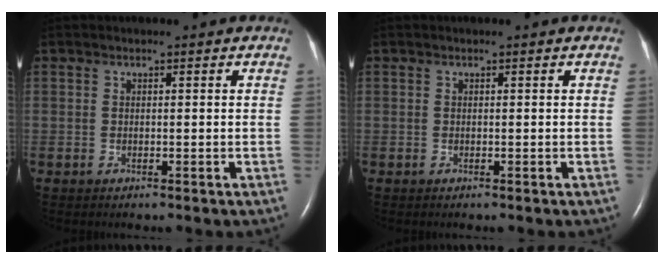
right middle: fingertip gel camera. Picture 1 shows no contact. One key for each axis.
{"total": 0.0}